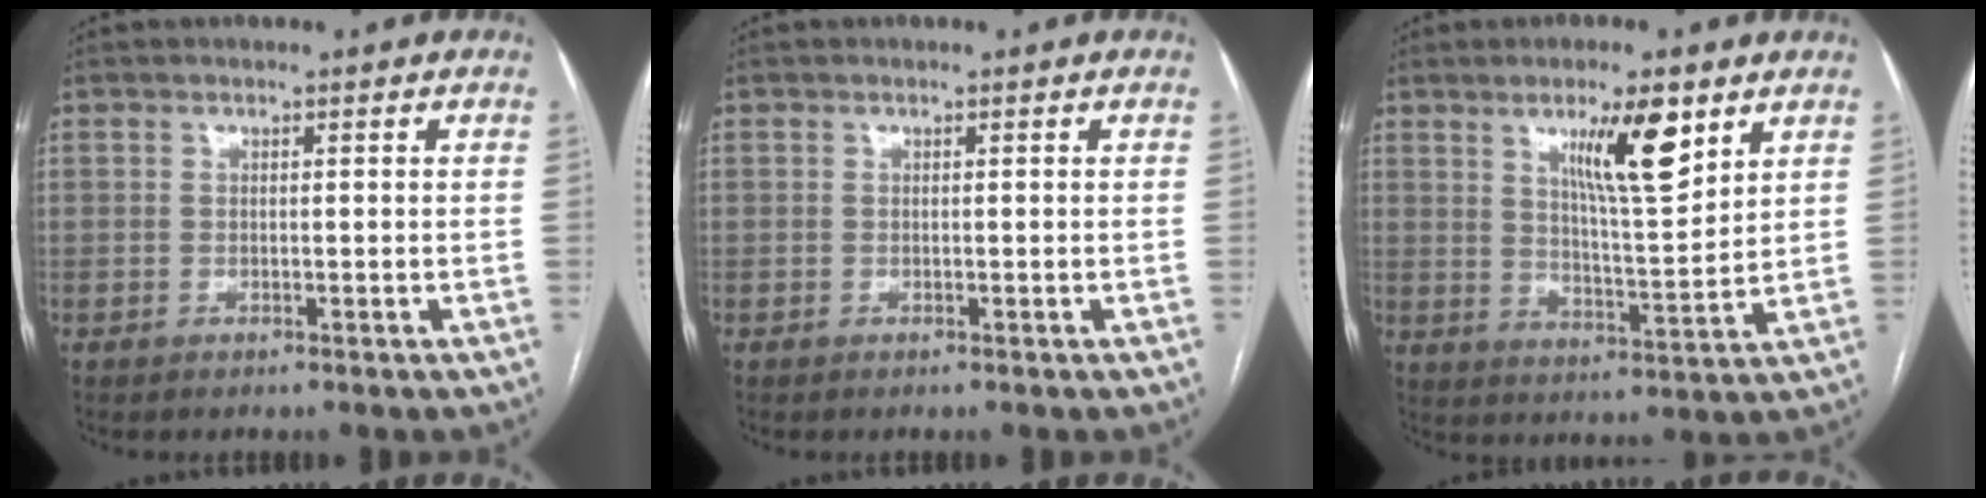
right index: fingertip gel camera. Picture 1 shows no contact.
{"total": 0.0}
{"total": 10.2, "force": [5.5, 1.4, 8.5], "torque": [-0.142, -0.007, 0.093]}